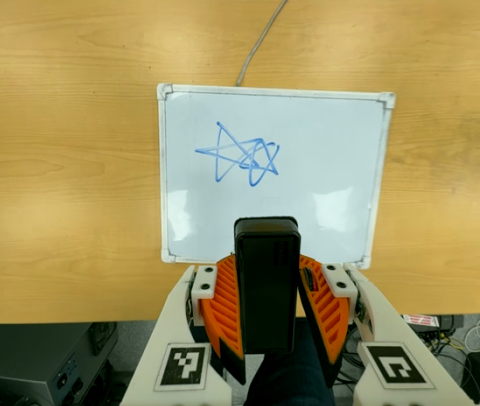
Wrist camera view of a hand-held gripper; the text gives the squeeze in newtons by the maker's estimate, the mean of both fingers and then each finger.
{"total": 5.6, "left": 5.1, "right": 6.1}